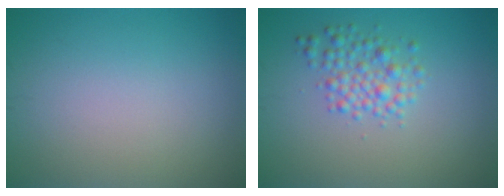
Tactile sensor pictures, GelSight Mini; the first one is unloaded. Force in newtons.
{"total": 2.8, "press": 2.8, "slide": 0.1}